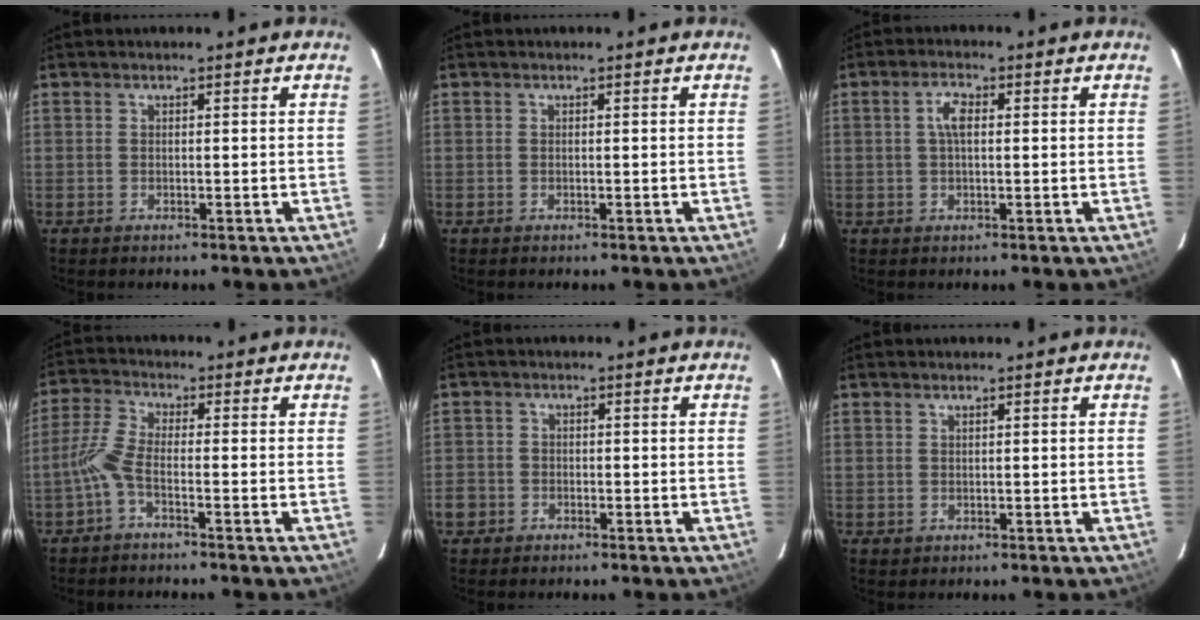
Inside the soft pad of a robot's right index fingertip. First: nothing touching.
{"total": 0.0}
{"total": 3.3, "force": [0.5, 1.4, 3.0], "torque": [-0.060, 0.009, 0.011]}
{"total": 4.4, "force": [-2.1, 0.7, 3.8], "torque": [-0.095, 0.008, -0.045]}
{"total": 3.6, "force": [-1.6, 3.1, 0.7], "torque": [-0.021, 0.005, -0.029]}
{"total": 0.9, "force": [0.5, 0.8, 0.1], "torque": [0.004, 0.003, 0.007]}